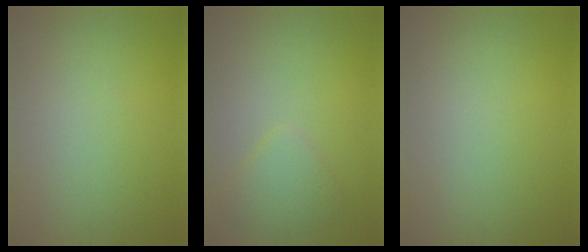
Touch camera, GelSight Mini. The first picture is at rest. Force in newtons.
{"total": 2.0, "press": 2.0, "slide": 0.2}
{"total": 0.0}